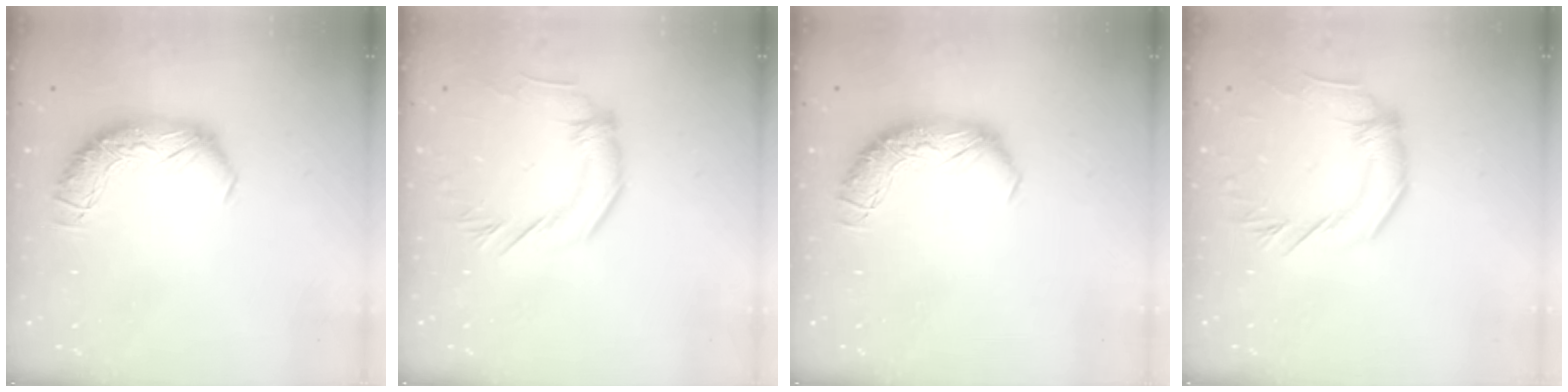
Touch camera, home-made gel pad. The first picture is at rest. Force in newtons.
{"total": 1.5, "press": 1.4, "slide": 0.4}
{"total": 0.0}
{"total": 0.8, "press": 0.6, "slide": 0.5}